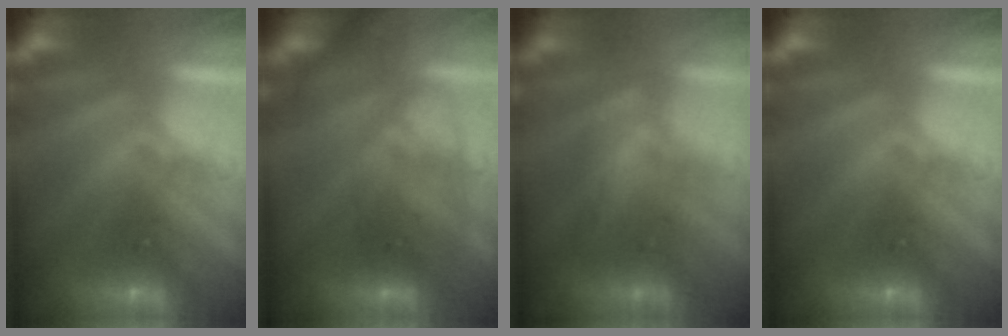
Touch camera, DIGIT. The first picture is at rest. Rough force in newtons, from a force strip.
{"total": 2.9}
{"total": 3.3}
{"total": 0.0}